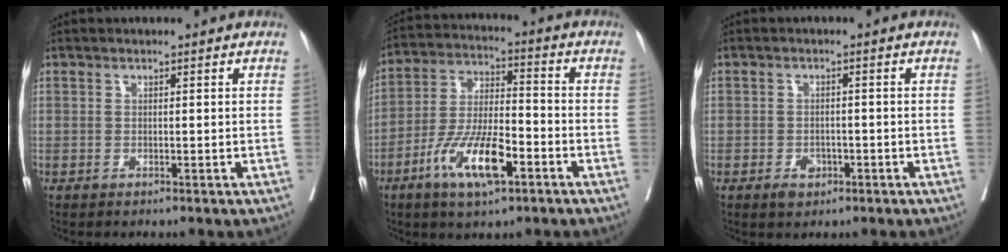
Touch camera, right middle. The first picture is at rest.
{"total": 11.9, "force": [-5.8, 3.0, 9.9], "torque": [-0.199, -0.006, -0.106]}
{"total": 2.5, "force": [-1.3, 1.6, 1.4], "torque": [-0.019, 0.002, -0.013]}